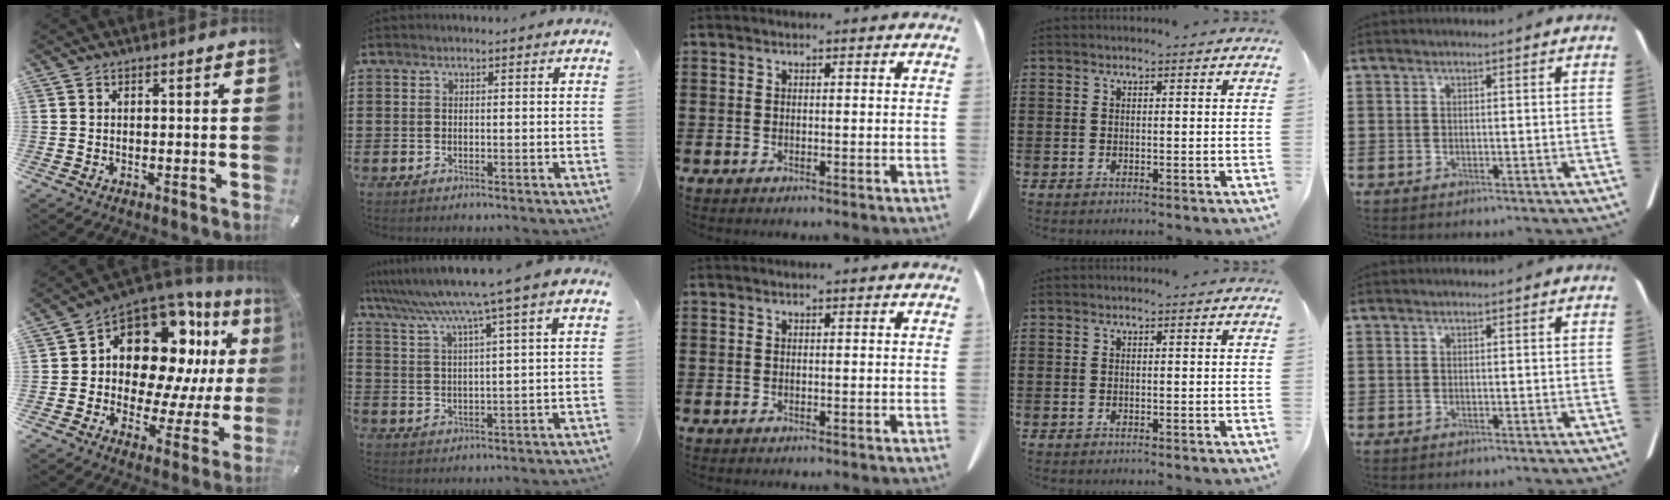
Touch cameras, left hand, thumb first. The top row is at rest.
{"thumb": {"total": 16.8, "force": [7.3, 11.2, 10.3], "torque": [-0.165, -0.067, 0.128]}, "index": {"total": 7.3, "force": [5.6, -1.5, 4.5], "torque": [-0.109, -0.039, 0.087]}}